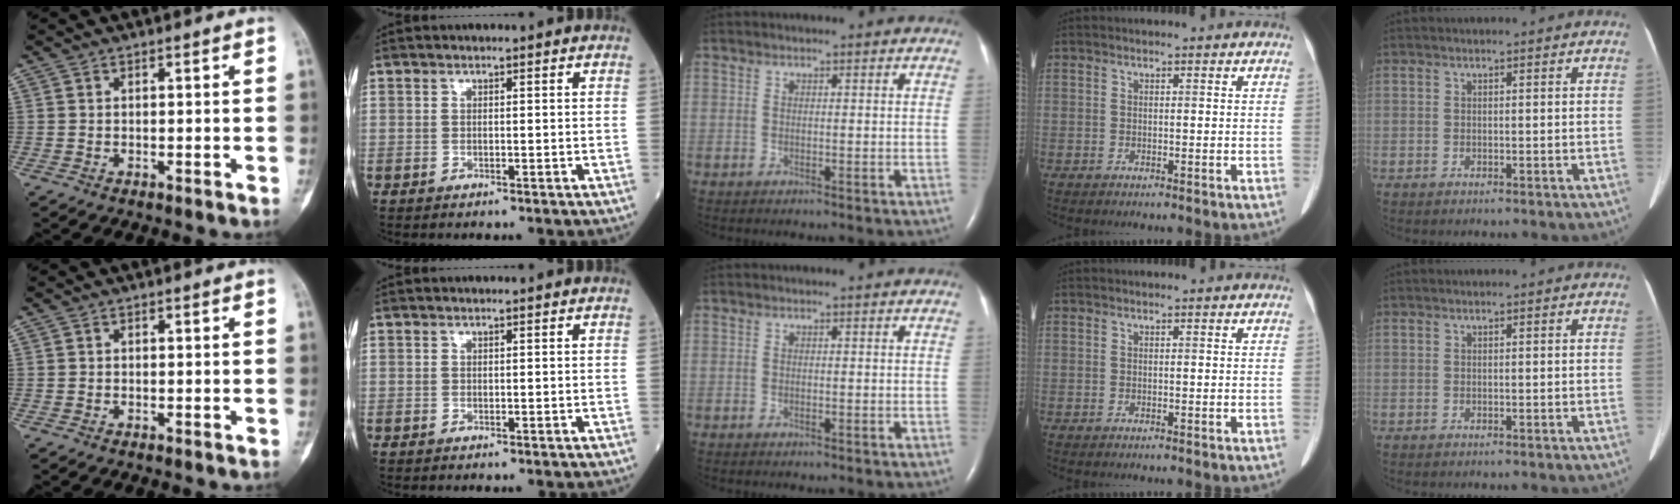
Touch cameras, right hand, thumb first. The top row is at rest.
{}